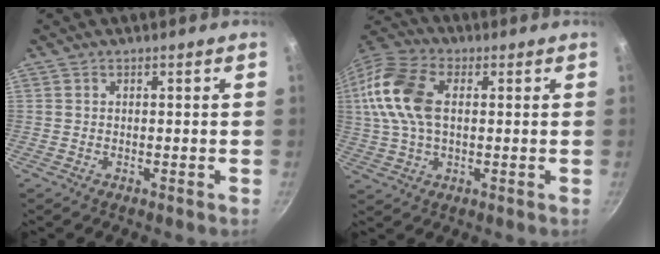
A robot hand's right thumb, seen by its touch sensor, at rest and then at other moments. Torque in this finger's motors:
{"motor_torque": [1.61, 1.70, 1.47, 0.01, 0.59]}